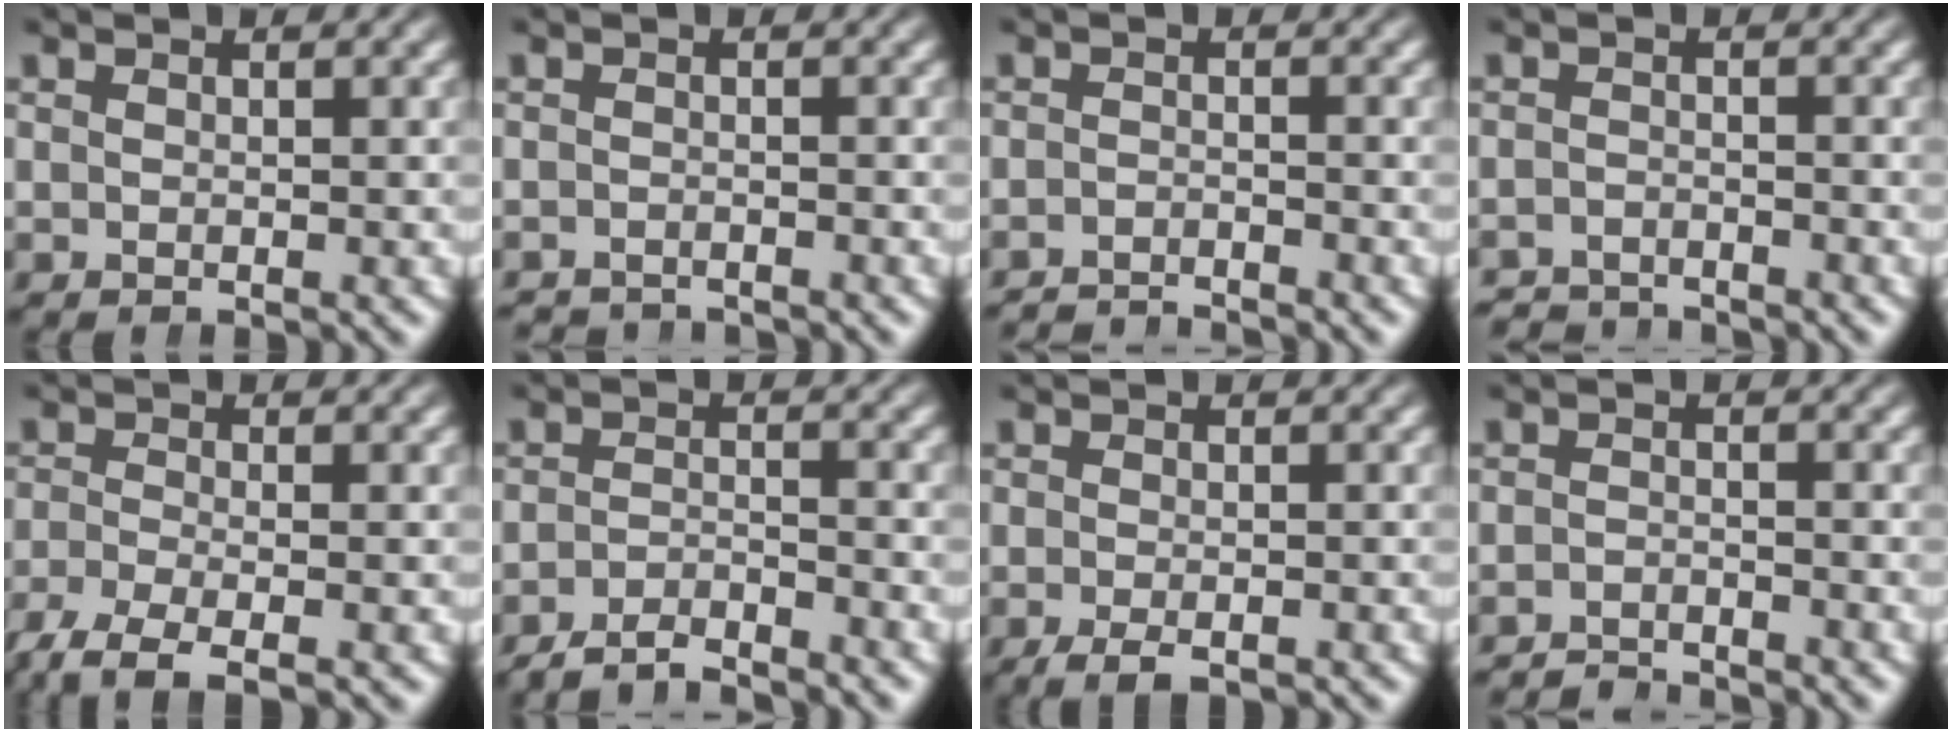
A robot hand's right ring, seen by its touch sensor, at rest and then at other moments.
{"total": 2.5, "force": [-2.5, 0.1, -0.1], "torque": [-0.003, -0.017, -0.036]}
{"total": 3.1, "force": [-3.1, 0.2, 0.0], "torque": [-0.002, -0.014, -0.051]}
{"total": 3.2, "force": [-3.2, 0.4, -0.1], "torque": [0.000, -0.017, -0.052]}
{"total": 5.1, "force": [-3.4, 2.0, 3.2], "torque": [-0.069, -0.029, -0.042]}
{"total": 3.4, "force": [-3.2, 0.7, 0.8], "torque": [-0.012, -0.008, -0.057]}
{"total": 2.4, "force": [-1.7, 0.9, 1.5], "torque": [-0.031, -0.013, -0.020]}
{"total": 2.6, "force": [-2.6, 0.2, -0.1], "torque": [0.001, -0.011, -0.046]}